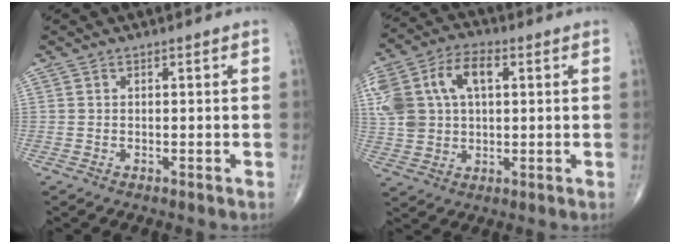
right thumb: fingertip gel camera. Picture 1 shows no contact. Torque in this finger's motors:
{"motor_torque": [1.58, 2.15, 1.12, 0.25, 0.15]}